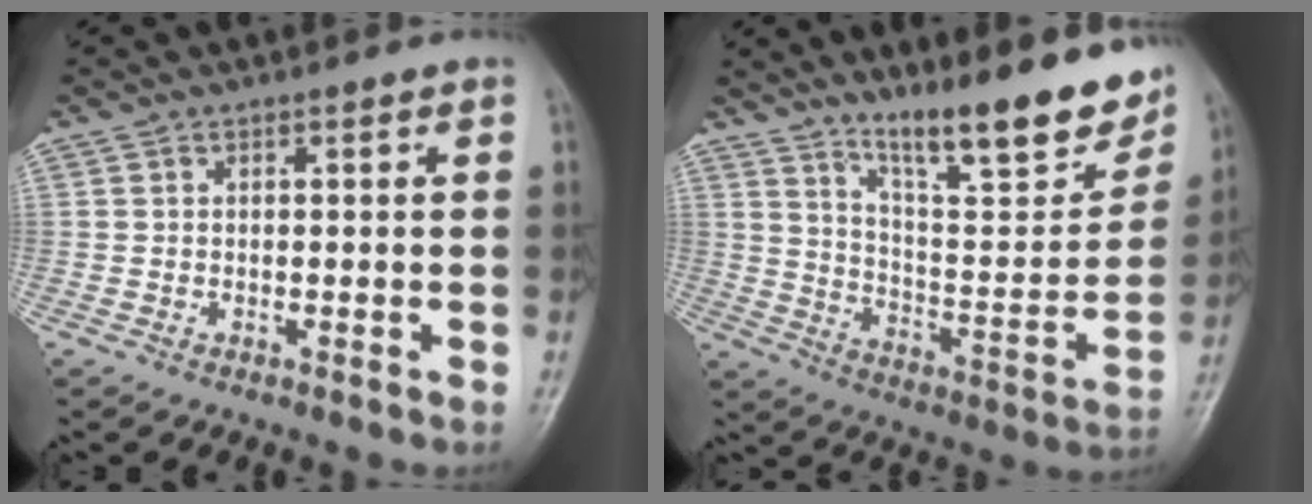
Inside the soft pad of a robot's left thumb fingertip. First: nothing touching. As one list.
[{"total": 19.9, "force": [14.4, 4.2, 13.2], "torque": [-0.154, -0.083, 0.231]}]